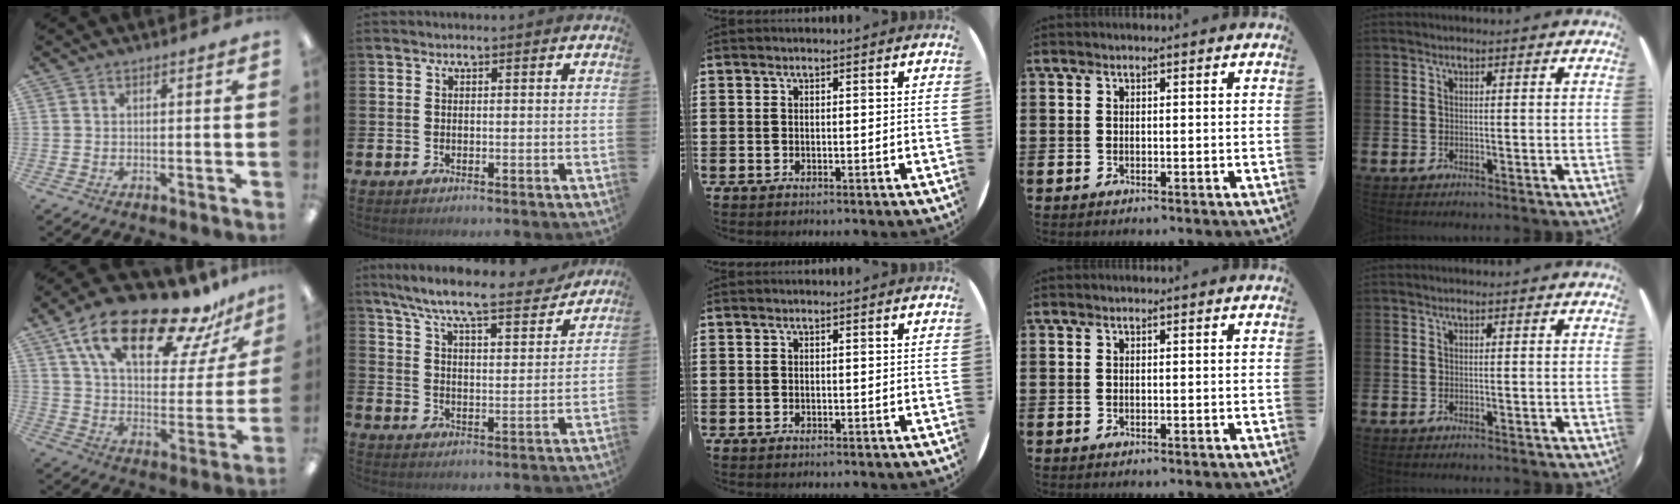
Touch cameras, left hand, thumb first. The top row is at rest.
{"thumb": {"total": 24.7, "force": [17.5, 9.1, 14.9], "torque": [-0.247, -0.104, 0.294]}, "index": {"total": 8.9, "force": [8.1, 0.8, 3.6], "torque": [-0.093, -0.056, 0.136]}}